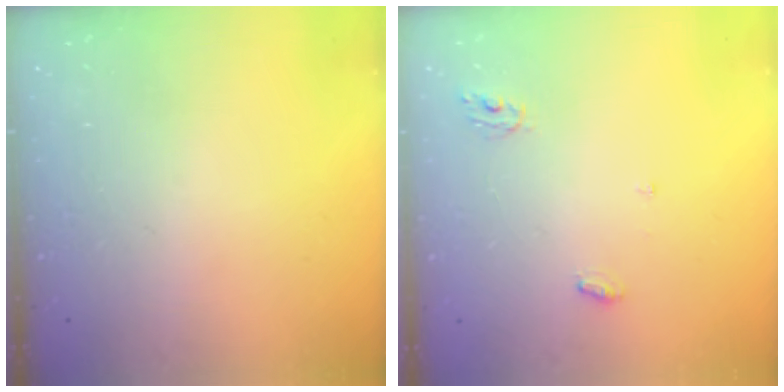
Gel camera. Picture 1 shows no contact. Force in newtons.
{"total": 4.1, "press": 4.1, "slide": 0.2}